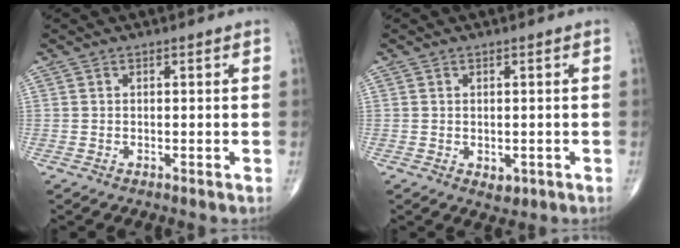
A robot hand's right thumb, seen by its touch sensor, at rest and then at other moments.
{"total": 2.0, "force": [-0.5, 1.3, 1.4], "torque": [-0.011, -0.004, 0.000]}